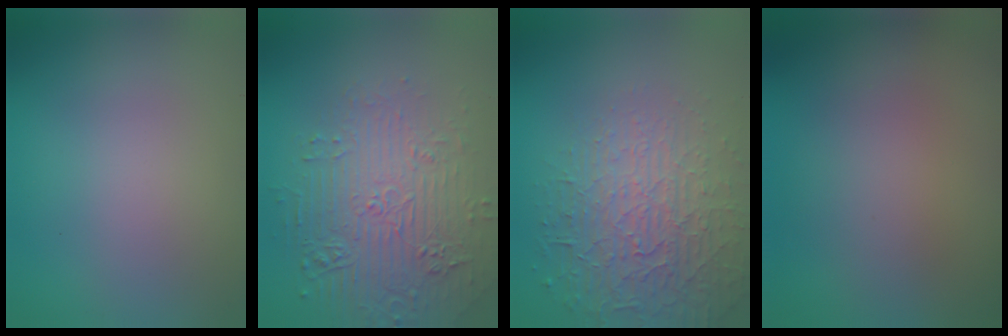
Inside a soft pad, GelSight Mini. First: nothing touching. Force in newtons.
{"total": 6.4, "press": 5.1, "slide": 4.0}
{"total": 5.9, "press": 4.7, "slide": 3.5}
{"total": 0.0}